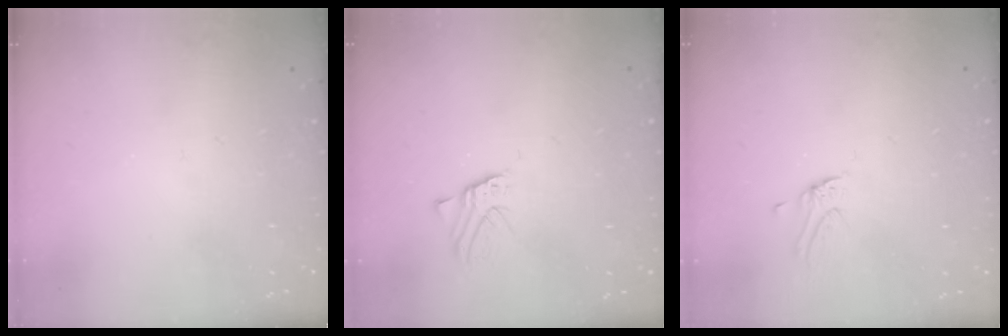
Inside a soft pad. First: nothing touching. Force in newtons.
{"total": 1.1, "press": 1.1, "slide": 0.2}
{"total": 1.7, "press": 1.7, "slide": 0.1}